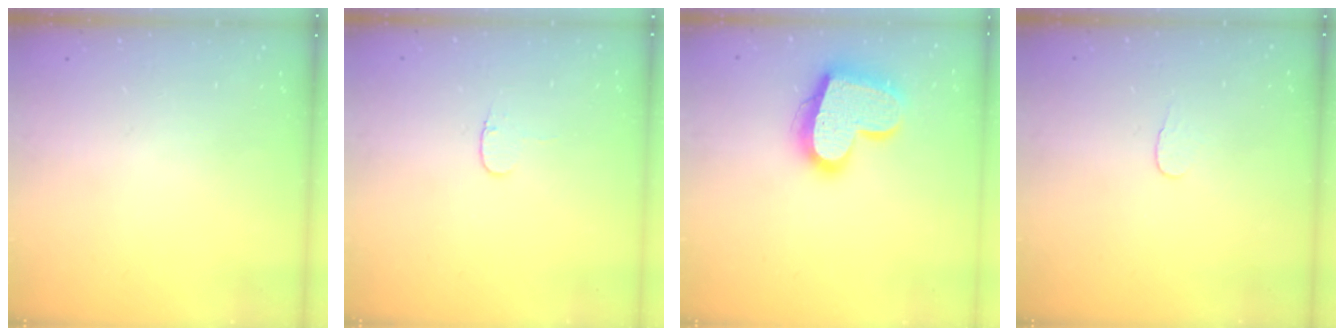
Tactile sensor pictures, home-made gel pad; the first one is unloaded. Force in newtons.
{"total": 3.4, "press": 3.4, "slide": 0.4}
{"total": 20.3, "press": 20.3, "slide": 1.5}
{"total": 3.8, "press": 3.8, "slide": 0.3}